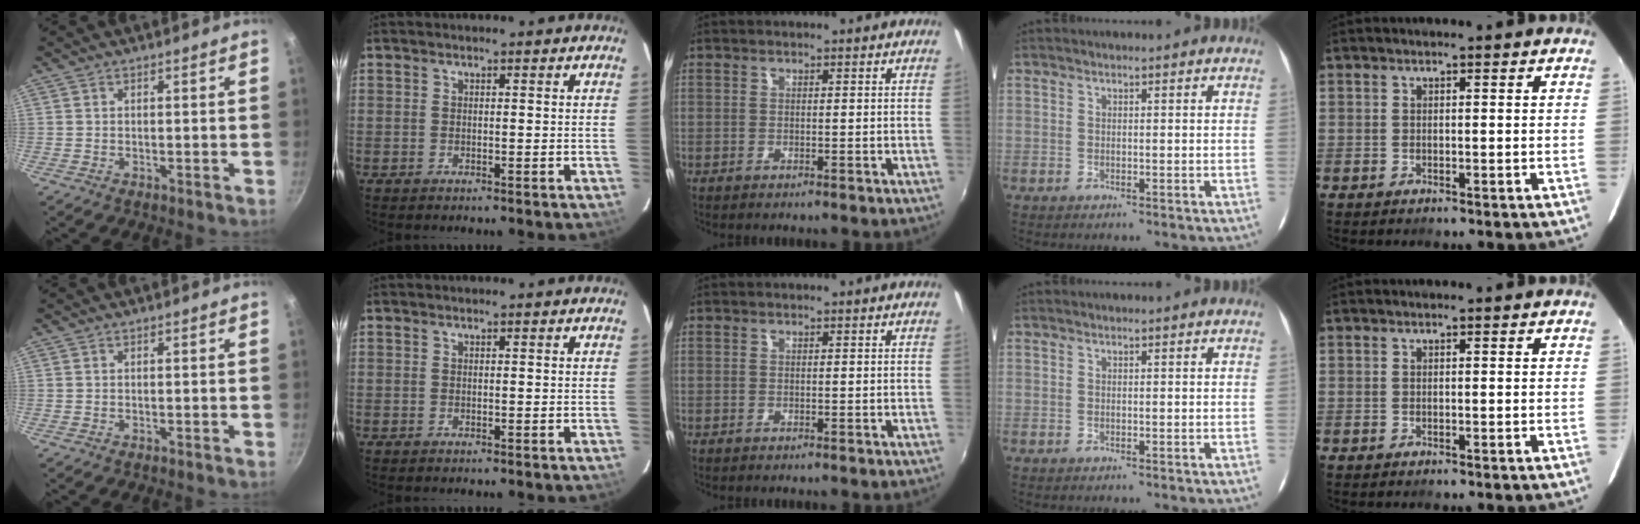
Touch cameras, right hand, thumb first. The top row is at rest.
{}